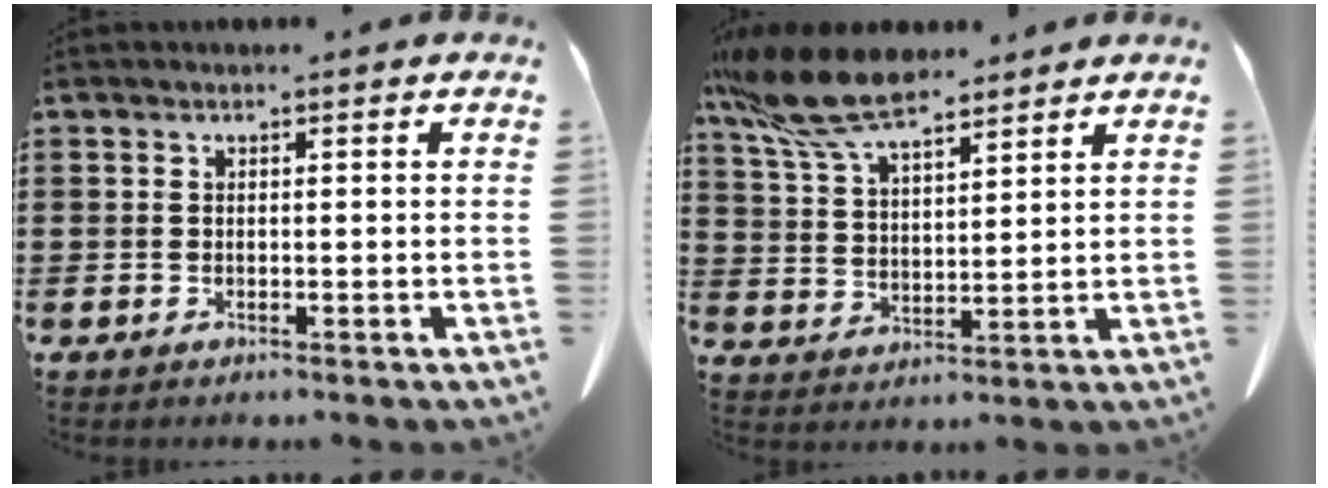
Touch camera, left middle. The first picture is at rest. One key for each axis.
{"total": 11.1, "fx": 8.6, "fy": 2.9, "fz": 6.4, "tx": -0.156, "ty": -0.024, "tz": 0.158}